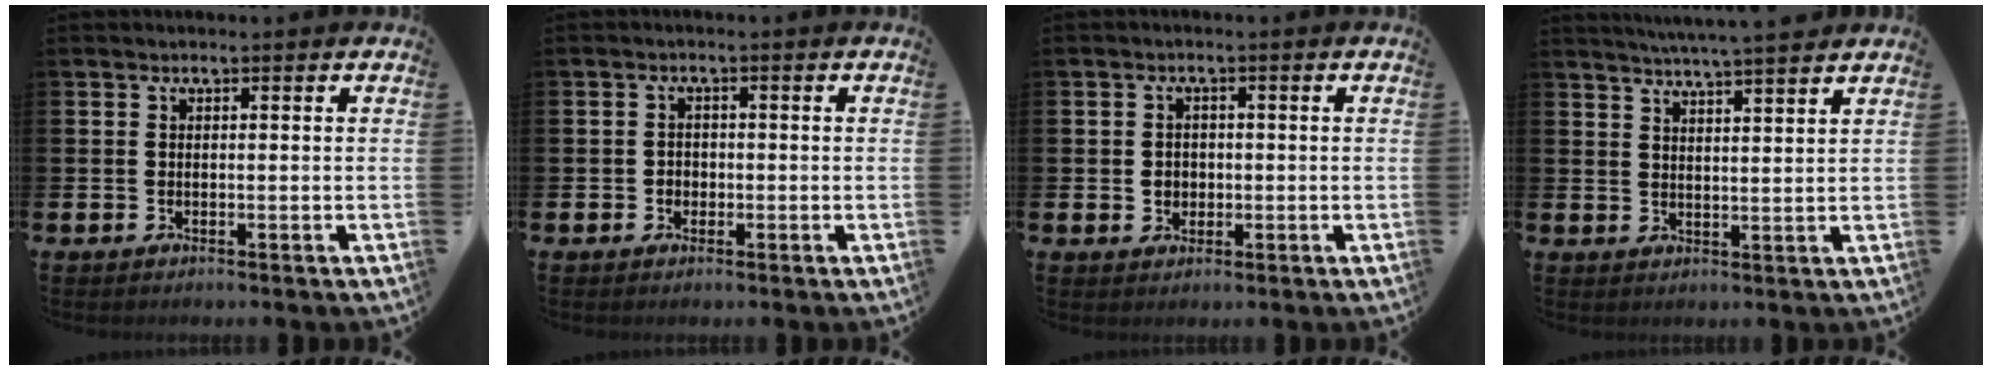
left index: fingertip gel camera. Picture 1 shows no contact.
{"total": 1.4, "force": [-0.4, 1.3, 0.3], "torque": [-0.008, 0.006, -0.011]}
{"total": 2.0, "force": [-0.1, 1.9, 0.7], "torque": [-0.001, 0.003, -0.009]}
{"total": 5.3, "force": [5.1, -0.7, 1.3], "torque": [-0.036, -0.021, 0.090]}